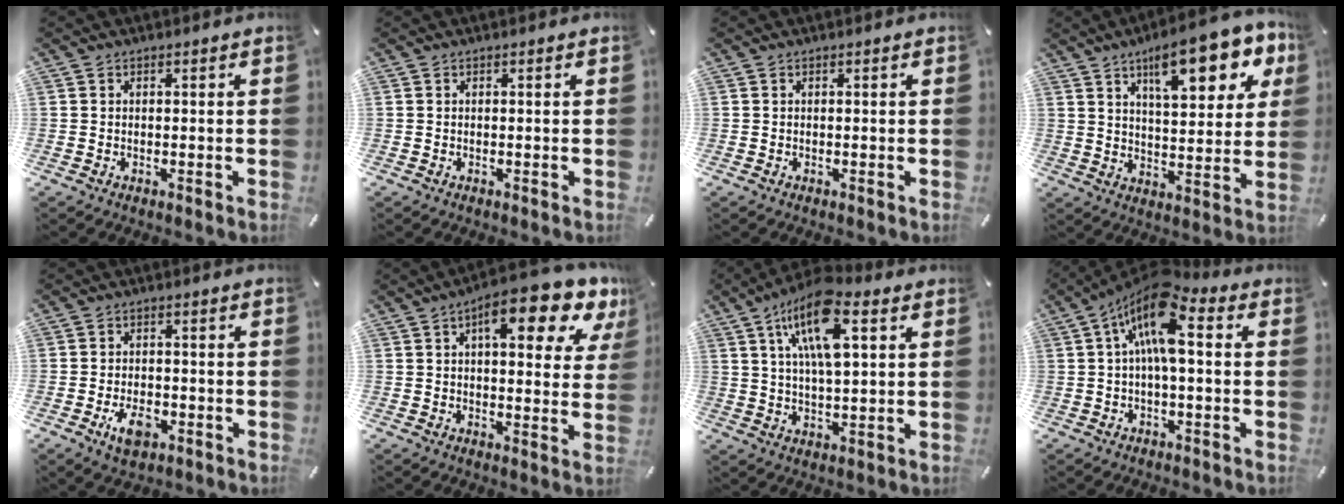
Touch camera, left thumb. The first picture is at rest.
{"total": 0.0}
{"total": 0.0}
{"total": 17.5, "force": [9.8, 7.0, 12.8], "torque": [-0.175, -0.044, 0.154]}
{"total": 5.8, "force": [-2.6, 3.5, 3.9], "torque": [-0.072, 0.006, -0.047]}
{"total": 14.3, "force": [8.1, 5.0, 10.6], "torque": [-0.145, -0.039, 0.127]}
{"total": 14.2, "force": [6.4, 5.3, 11.5], "torque": [-0.217, -0.009, 0.106]}
{"total": 13.4, "force": [3.4, 5.5, 11.7], "torque": [-0.212, -0.019, 0.056]}